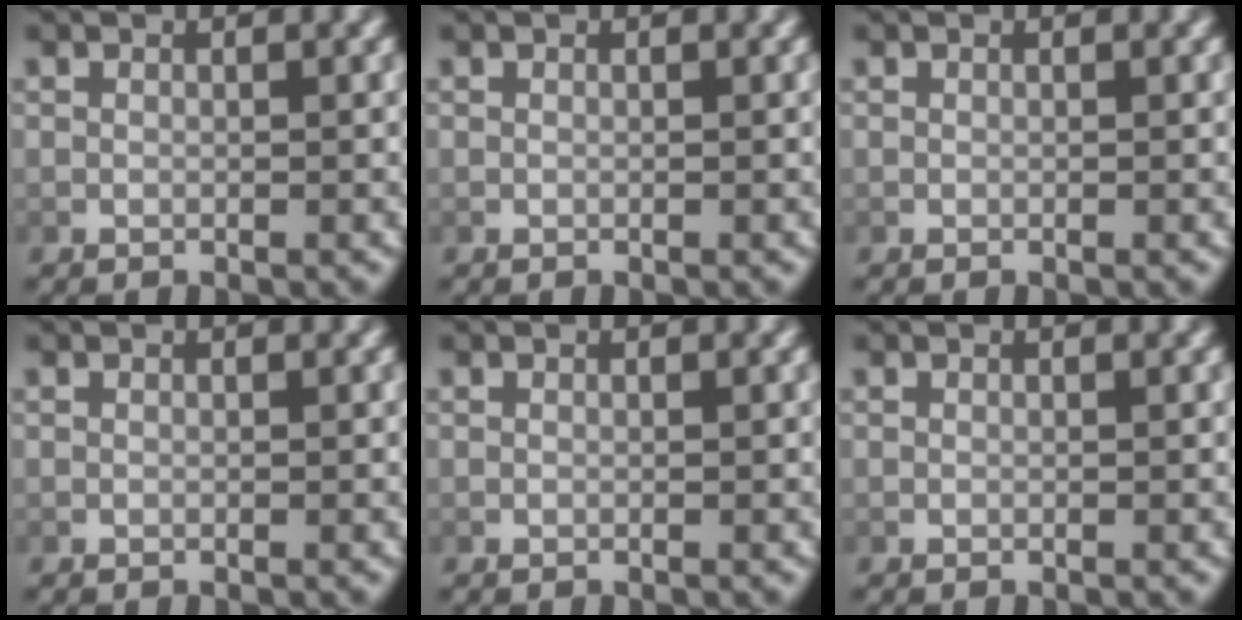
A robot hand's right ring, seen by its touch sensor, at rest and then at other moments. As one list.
[{"total": 0.0}, {"total": 0.0}, {"total": 0.0}, {"total": 0.0}, {"total": 0.0}]